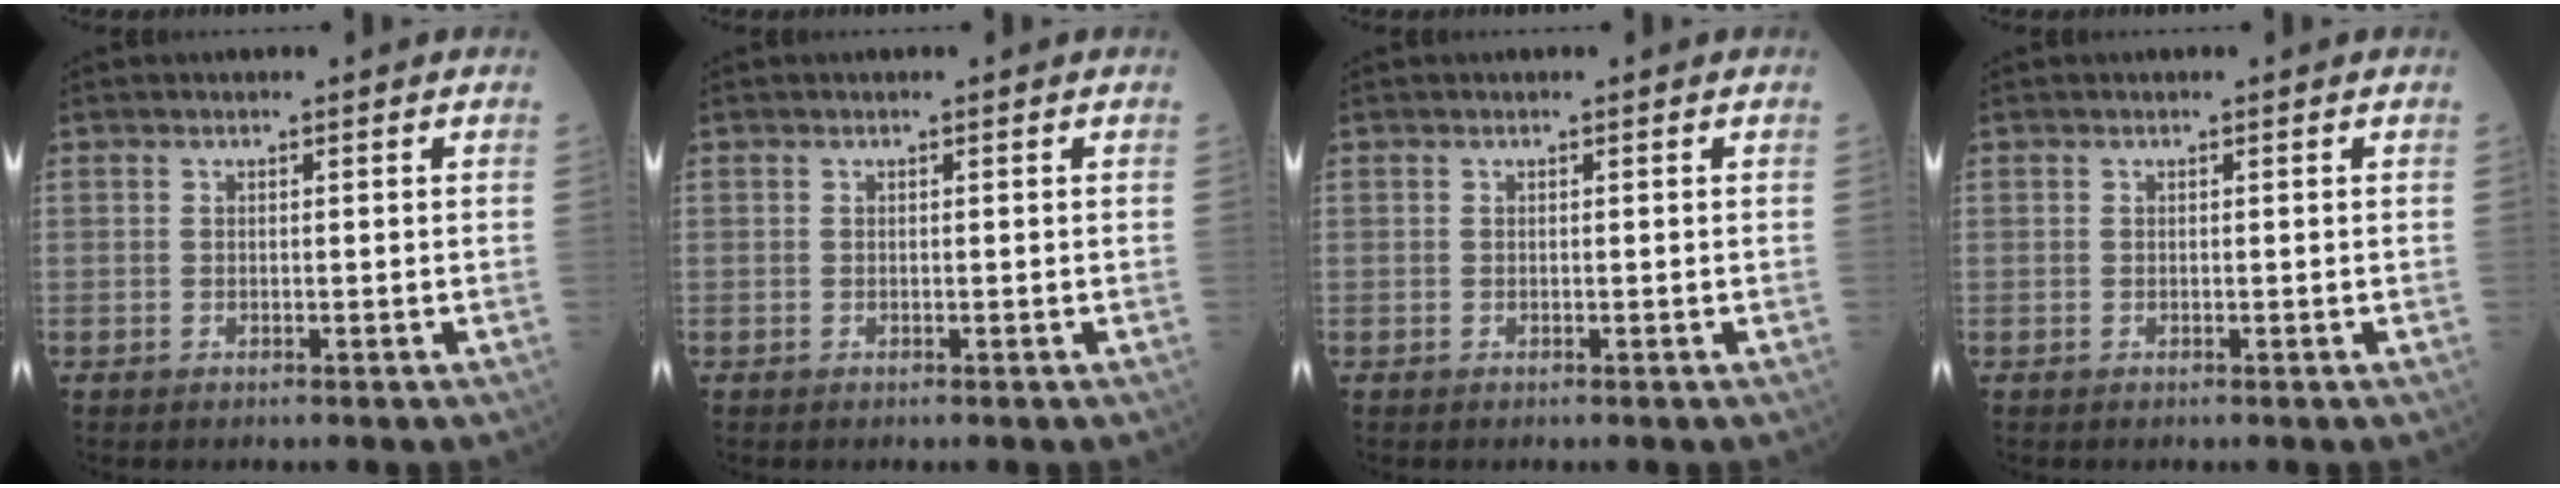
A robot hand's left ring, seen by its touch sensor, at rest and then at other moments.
{"total": 0.0}
{"total": 0.0}
{"total": 0.0}